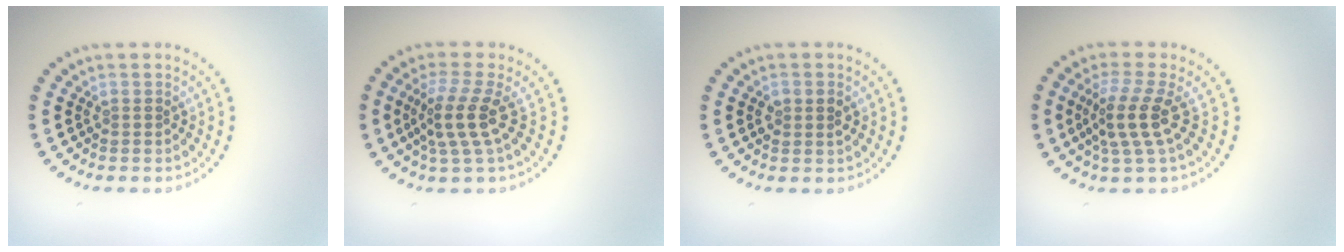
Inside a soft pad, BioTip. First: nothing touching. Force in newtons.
{"total": 3.5, "press": 2.6, "slide": 2.3}
{"total": 1.5, "press": 1.5, "slide": 0.4}
{"total": 3.5, "press": 2.6, "slide": 2.3}